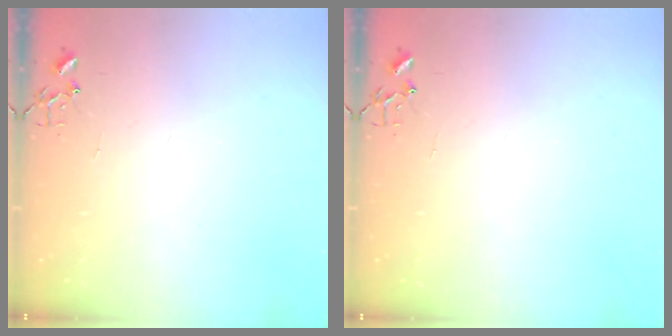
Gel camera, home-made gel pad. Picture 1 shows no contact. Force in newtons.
{"total": 0.0}